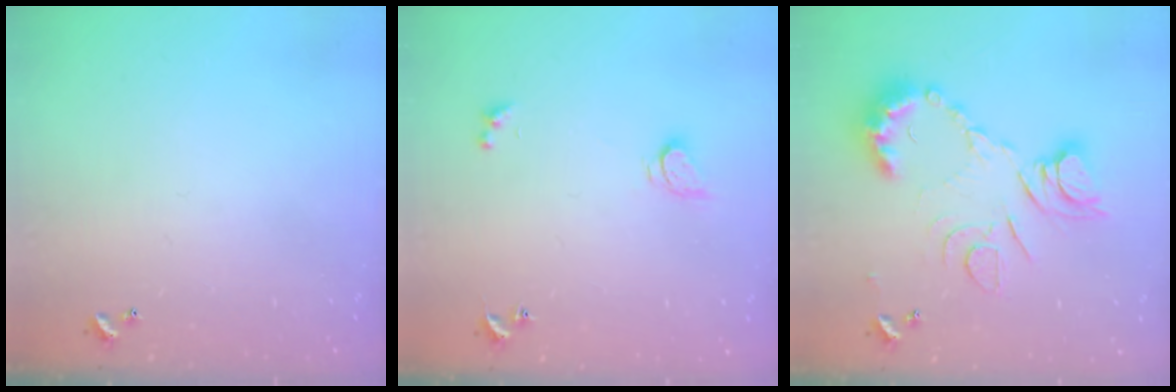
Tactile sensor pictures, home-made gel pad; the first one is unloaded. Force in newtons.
{"total": 2.9, "press": 2.9, "slide": 0.5}
{"total": 13.9, "press": 13.7, "slide": 2.0}